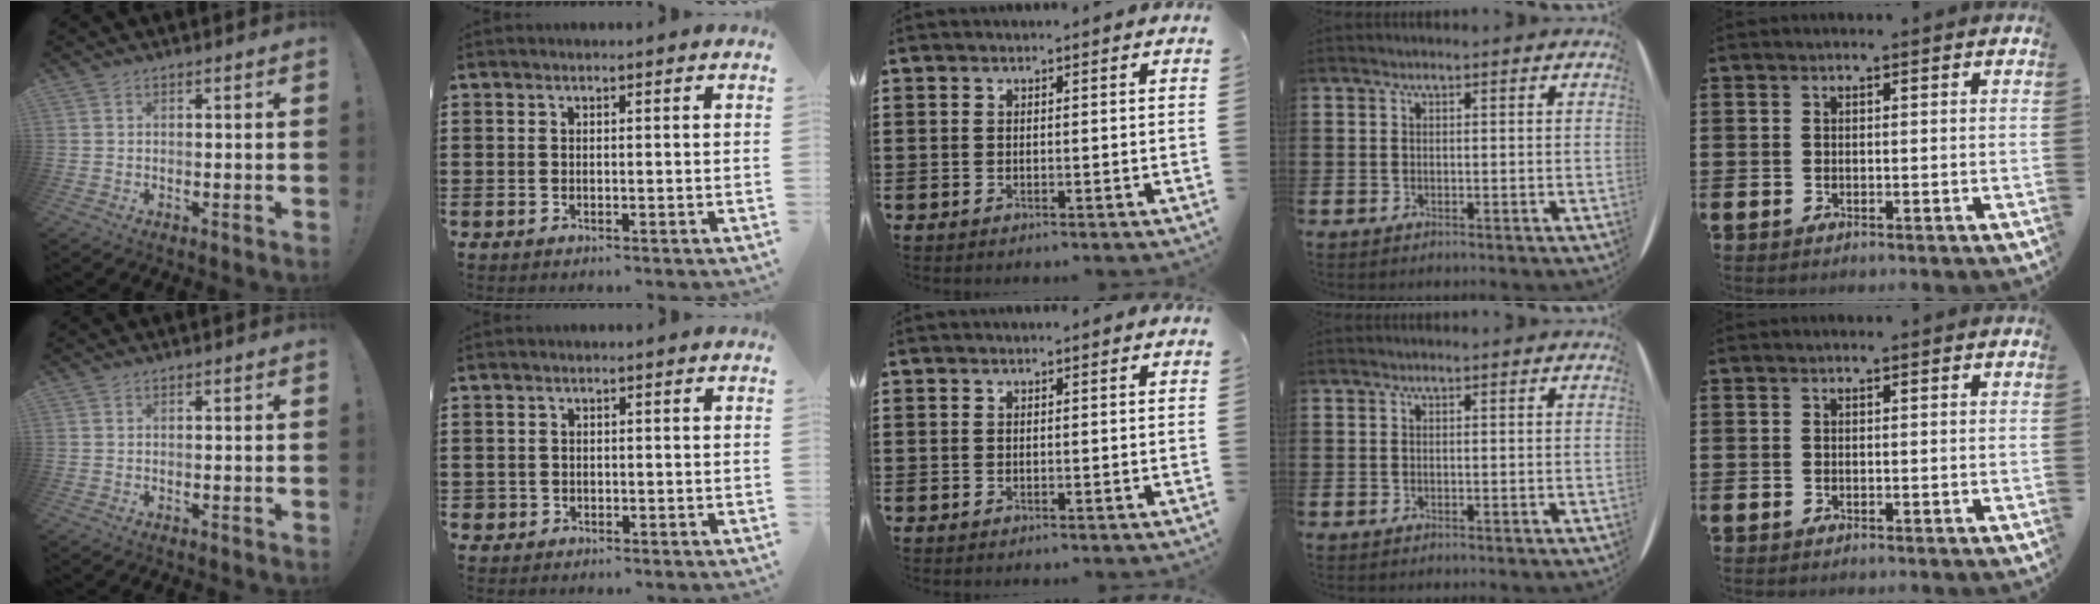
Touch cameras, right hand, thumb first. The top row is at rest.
{"index": {"total": 1.0, "force": [-0.4, 1.0, 0.1], "torque": [-0.004, 0.004, -0.010]}}